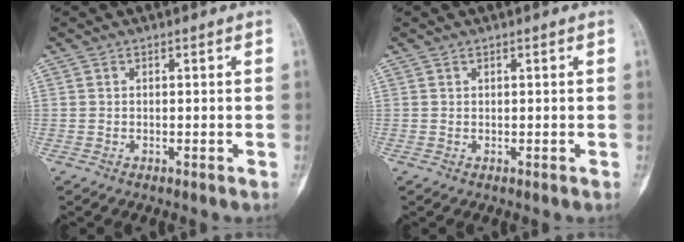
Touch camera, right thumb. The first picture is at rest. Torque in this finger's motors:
{"motor_torque": [0.07, 0.00, -0.27, -0.10, 0.05]}